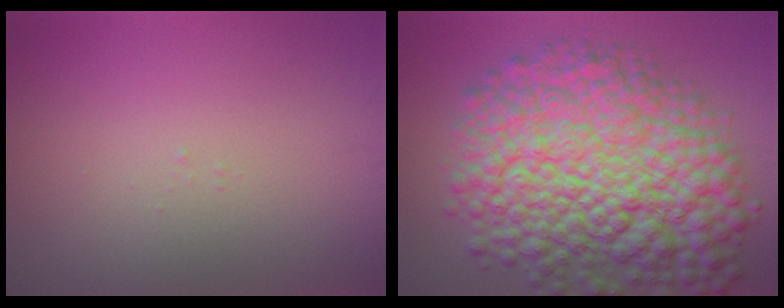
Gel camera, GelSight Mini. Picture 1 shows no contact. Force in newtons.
{"total": 14.0, "press": 14.0, "slide": 0.3}